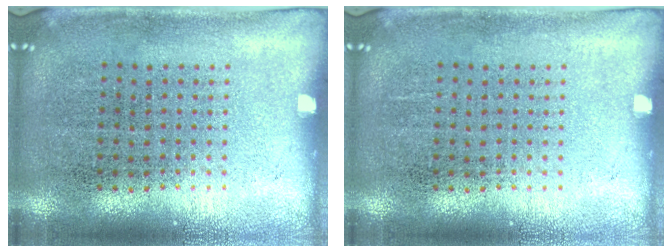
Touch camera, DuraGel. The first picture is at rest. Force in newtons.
{"total": 0.0}